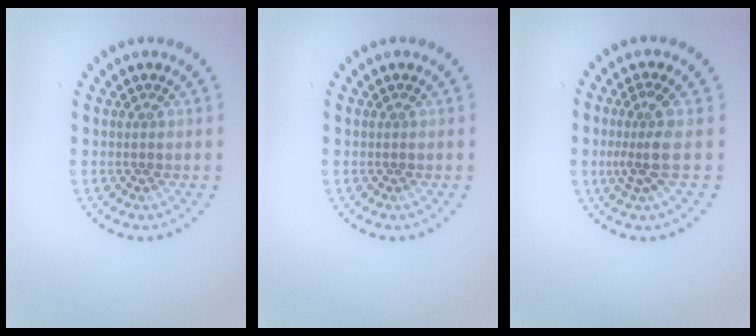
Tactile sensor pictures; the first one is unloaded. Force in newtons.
{"total": 0.0}
{"total": 2.8, "press": 2.0, "slide": 1.9}